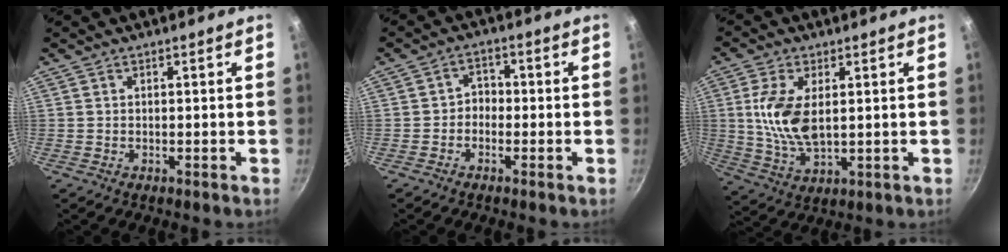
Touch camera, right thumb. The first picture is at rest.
{"total": 2.9, "force": [-1.1, 2.4, 1.3], "torque": [-0.005, 0.019, -0.027]}
{"total": 10.7, "force": [1.6, 5.5, 9.0], "torque": [-0.177, -0.009, 0.036]}